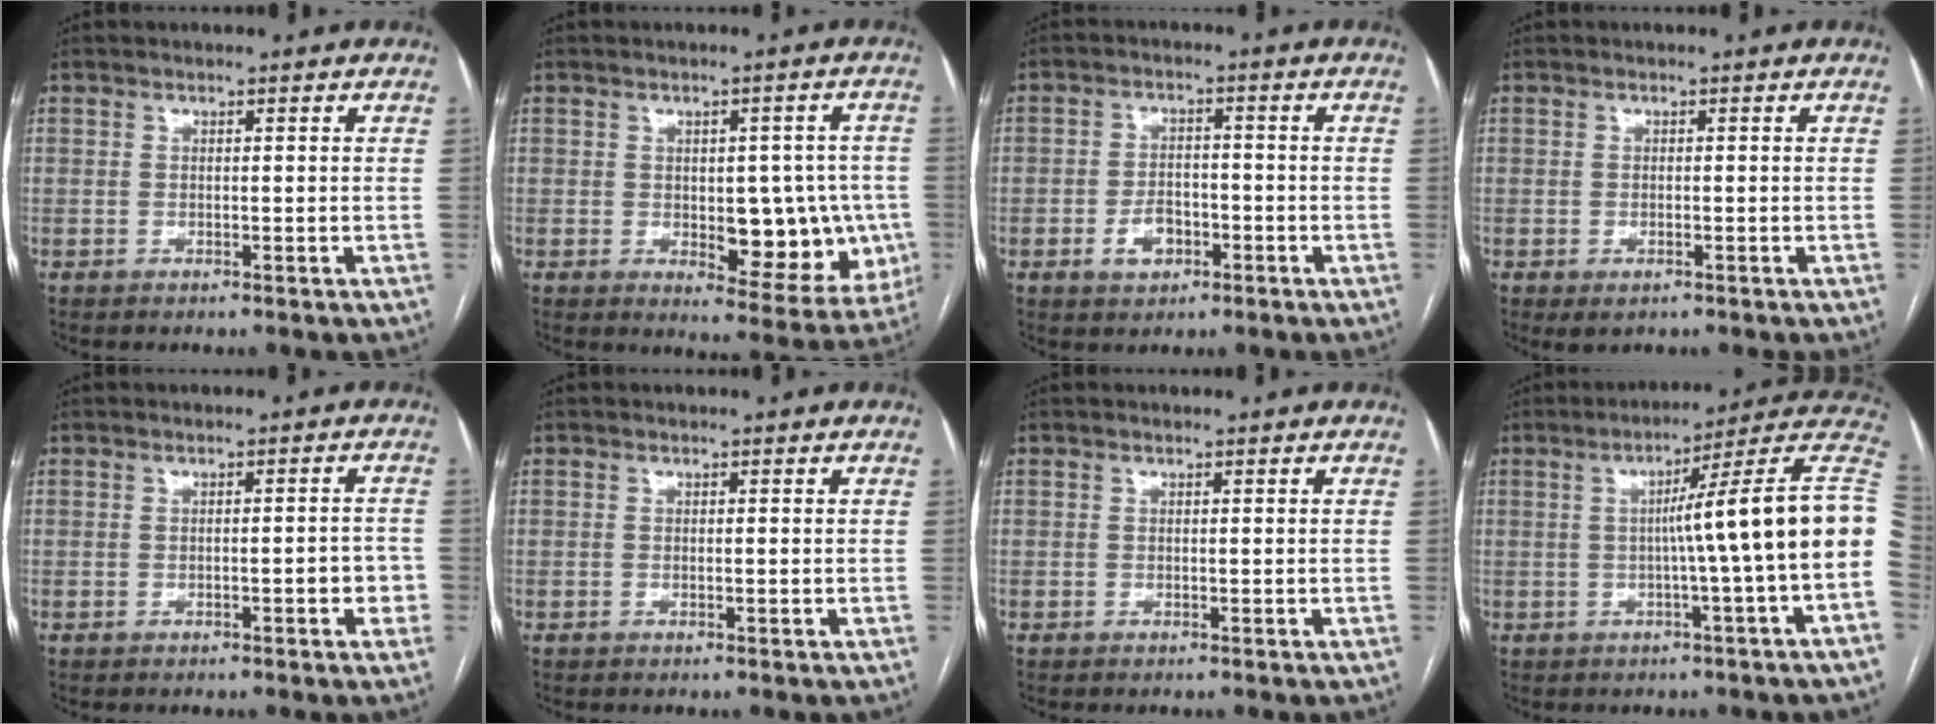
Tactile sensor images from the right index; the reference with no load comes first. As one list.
[{"total": 11.7, "force": [-1.5, 5.7, 10.2], "torque": [-0.111, 0.009, 0.000]}, {"total": 4.5, "force": [-1.9, 2.9, 2.8], "torque": [-0.052, 0.006, -0.028]}, {"total": 1.9, "force": [-0.9, 0.9, 1.4], "torque": [-0.027, -0.003, -0.004]}, {"total": 2.8, "force": [-1.1, 0.8, 2.5], "torque": [-0.025, 0.008, -0.013]}, {"total": 0.0}, {"total": 0.0}, {"total": 15.1, "force": [-0.4, -2.1, 14.9], "torque": [-0.187, 0.028, -0.014]}]